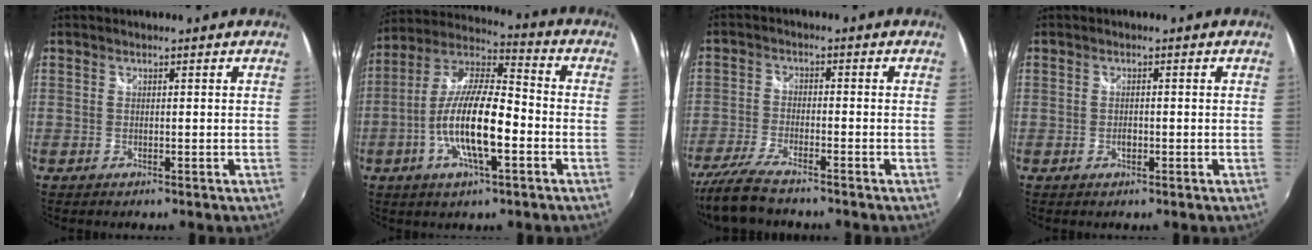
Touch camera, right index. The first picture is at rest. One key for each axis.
{"total": 15.3, "fx": -4.5, "fy": 4.2, "fz": 14.0, "tx": -0.274, "ty": -0.004, "tz": -0.089}
{"total": 9.6, "fx": -8.0, "fy": 2.0, "fz": 5.0, "tx": -0.125, "ty": -0.023, "tz": -0.155}
{"total": 1.2, "fx": -0.4, "fy": 0.8, "fz": 0.8, "tx": -0.015, "ty": 0.001, "tz": -0.009}